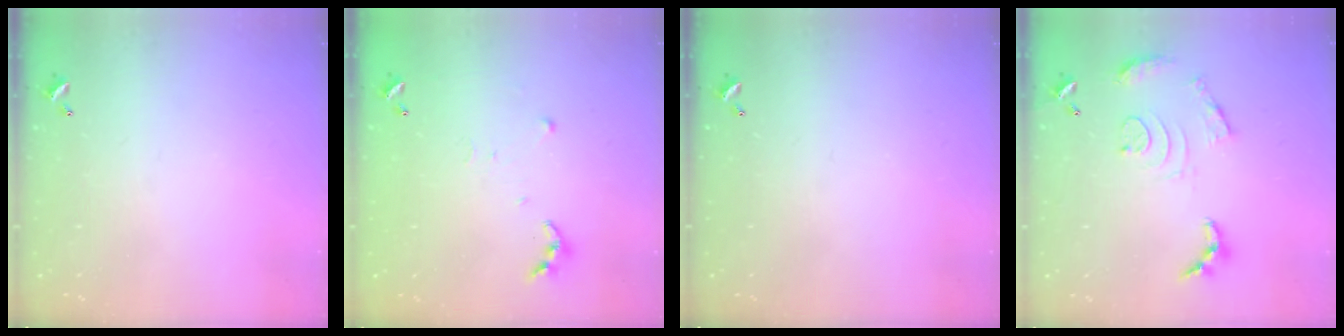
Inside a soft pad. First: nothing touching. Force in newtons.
{"total": 3.8, "press": 3.8, "slide": 0.4}
{"total": 0.0}
{"total": 12.6, "press": 12.5, "slide": 1.3}